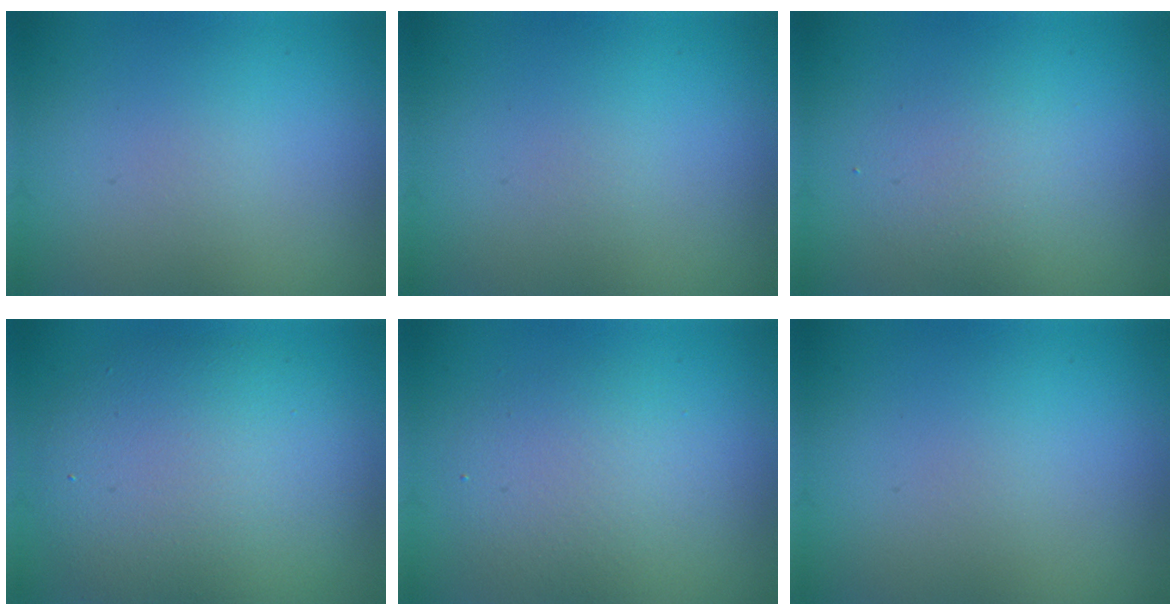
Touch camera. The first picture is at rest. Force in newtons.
{"total": 0.0}
{"total": 2.0, "press": 2.0, "slide": 0.1}
{"total": 7.8, "press": 7.8, "slide": 0.6}
{"total": 3.6, "press": 3.6, "slide": 0.4}
{"total": 0.0}